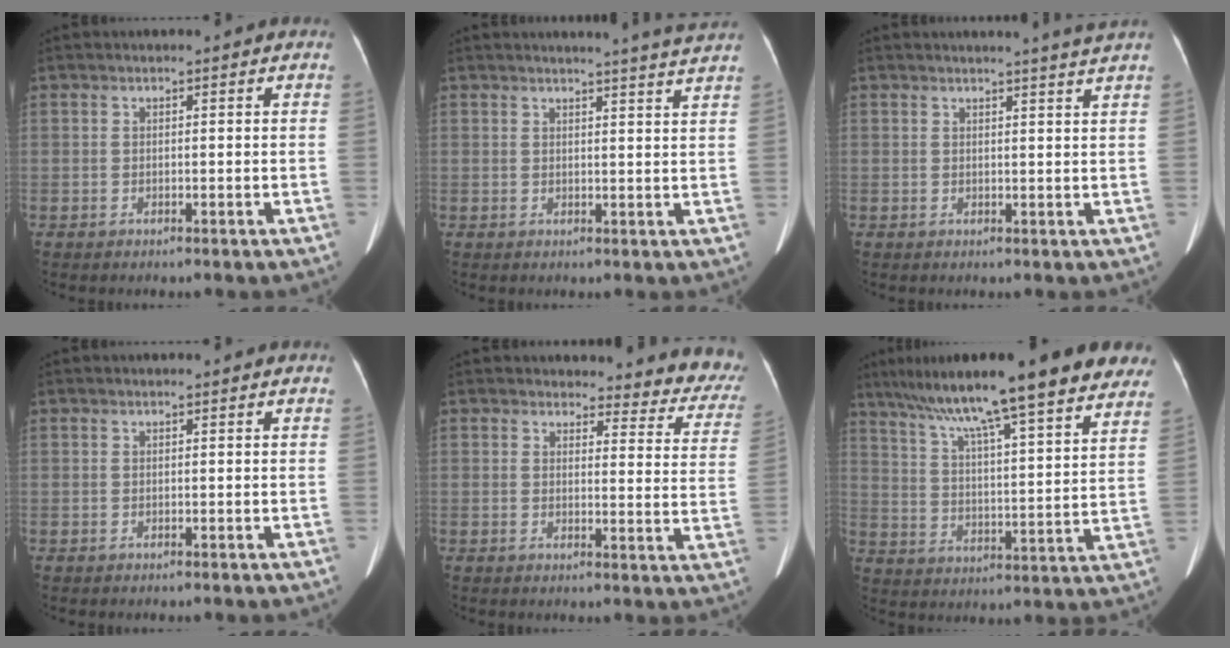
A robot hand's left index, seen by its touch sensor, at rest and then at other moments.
{"total": 6.7, "force": [6.3, -1.5, 1.7], "torque": [-0.027, -0.020, 0.060]}
{"total": 4.1, "force": [3.7, -1.2, 1.3], "torque": [-0.019, -0.008, 0.034]}
{"total": 0.5, "force": [0.5, 0.0, 0.2], "torque": [-0.011, 0.005, 0.005]}
{"total": 13.4, "force": [12.8, 3.8, 1.2], "torque": [0.040, -0.081, 0.096]}
{"total": 25.5, "force": [19.9, 2.6, 15.8], "torque": [-0.255, 0.025, 0.279]}